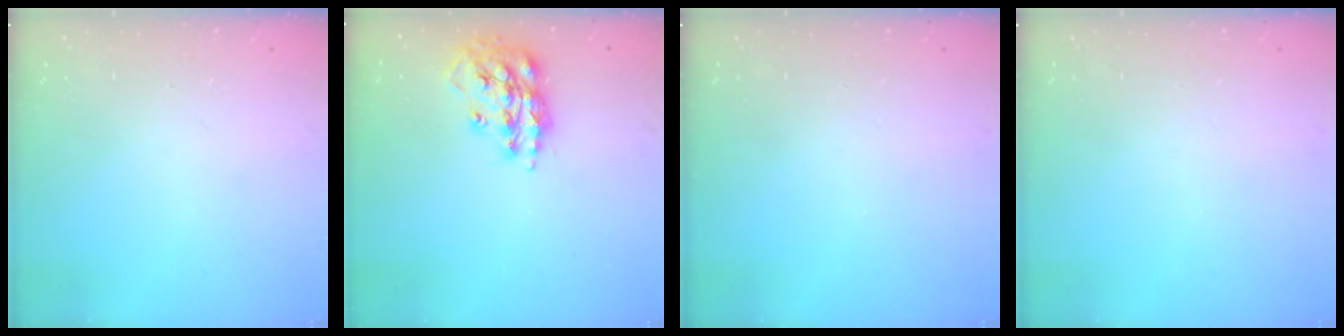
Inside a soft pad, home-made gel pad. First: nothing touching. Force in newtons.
{"total": 17.4, "press": 17.4, "slide": 1.4}
{"total": 0.0}
{"total": 0.0}